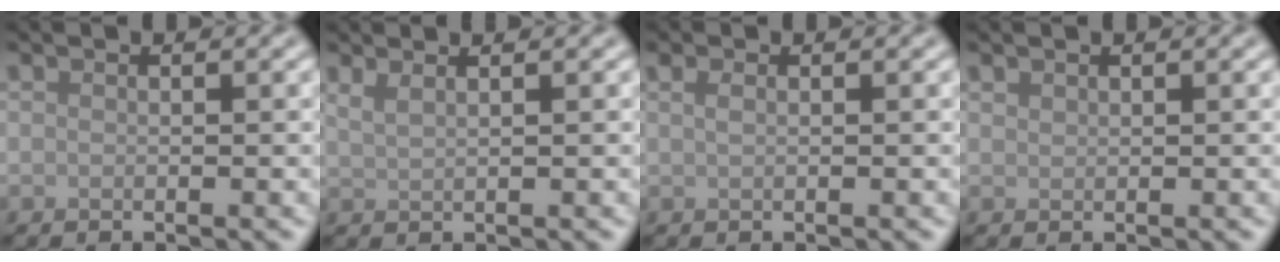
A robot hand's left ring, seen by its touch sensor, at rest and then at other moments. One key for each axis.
{"total": 2.0, "fx": 1.5, "fy": 0.8, "fz": 1.1, "tx": -0.014, "ty": 0.002, "tz": 0.016}
{"total": 1.0, "fx": 0.5, "fy": 0.5, "fz": 0.7, "tx": -0.016, "ty": -0.002, "tz": 0.008}
{"total": 0.5, "fx": 0.5, "fy": 0.2, "fz": 0.0, "tx": -0.001, "ty": -0.001, "tz": 0.013}